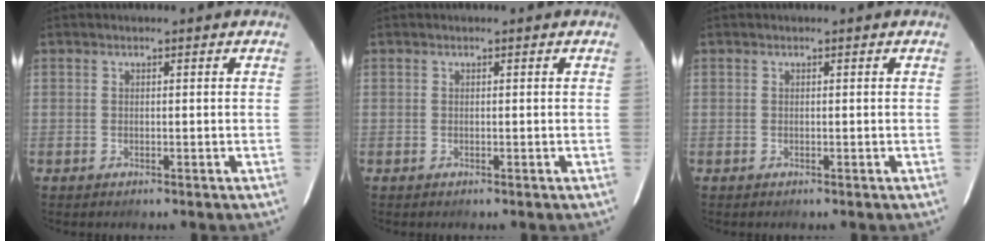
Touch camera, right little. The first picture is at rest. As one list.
[{"total": 0.0}, {"total": 0.0}]